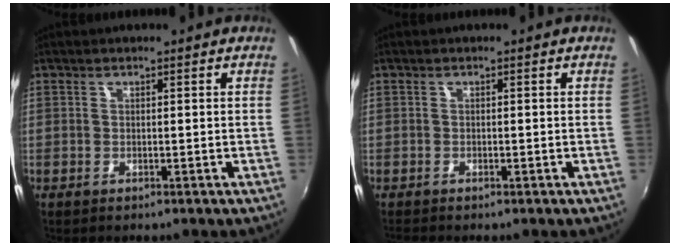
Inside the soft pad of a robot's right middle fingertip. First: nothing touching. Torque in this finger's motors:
{"motor_torque": [0.19, -0.25, 0.05, 0.01]}